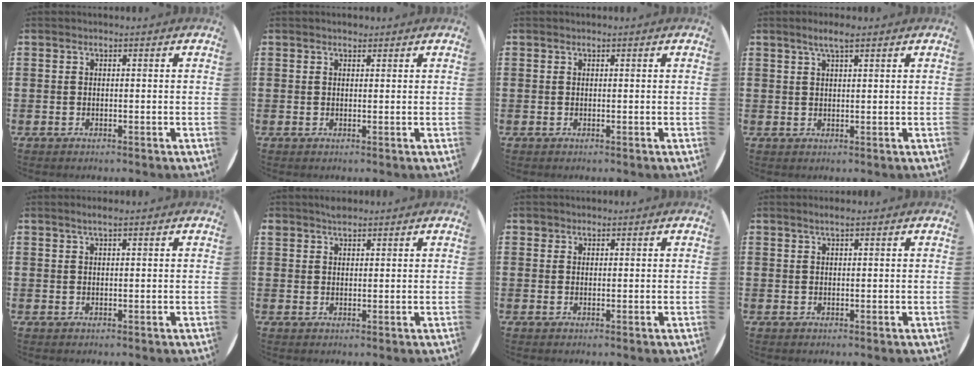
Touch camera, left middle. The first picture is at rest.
{"total": 0.8, "force": [0.8, 0.3, 0.0], "torque": [0.000, 0.003, 0.015]}
{"total": 0.0}
{"total": 2.8, "force": [2.1, 0.4, 1.9], "torque": [-0.039, 0.007, 0.035]}
{"total": 1.4, "force": [1.0, 0.1, 0.9], "torque": [-0.017, 0.003, 0.018]}
{"total": 1.6, "force": [1.5, 0.6, 0.1], "torque": [0.005, 0.000, 0.027]}
{"total": 0.9, "force": [0.7, 0.5, -0.1], "torque": [0.009, 0.000, 0.013]}
{"total": 1.2, "force": [1.0, 0.0, 0.7], "torque": [-0.014, 0.003, 0.017]}